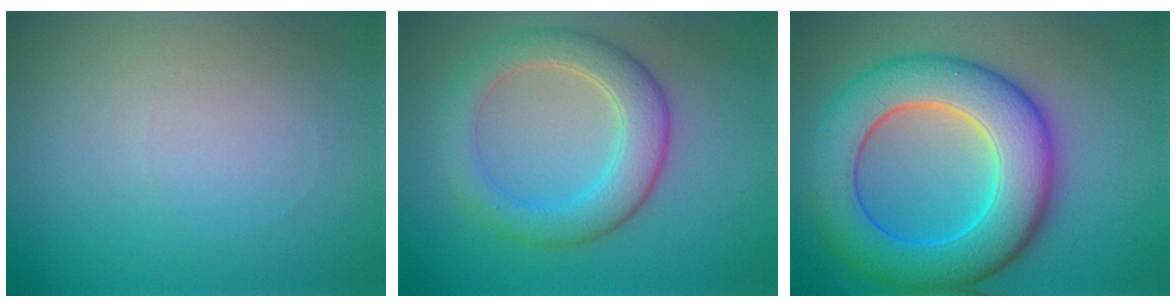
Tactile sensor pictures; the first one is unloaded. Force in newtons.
{"total": 4.8, "press": 4.8, "slide": 0.3}
{"total": 10.0, "press": 10.0, "slide": 0.4}